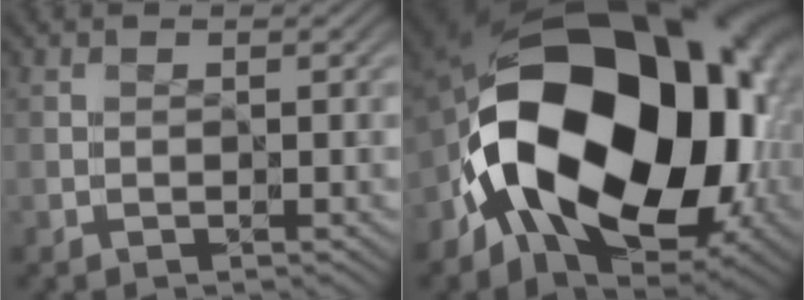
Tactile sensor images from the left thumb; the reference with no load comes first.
{"total": 20.5, "force": [-2.1, 13.1, 15.6], "torque": [-0.305, -0.021, -0.020]}